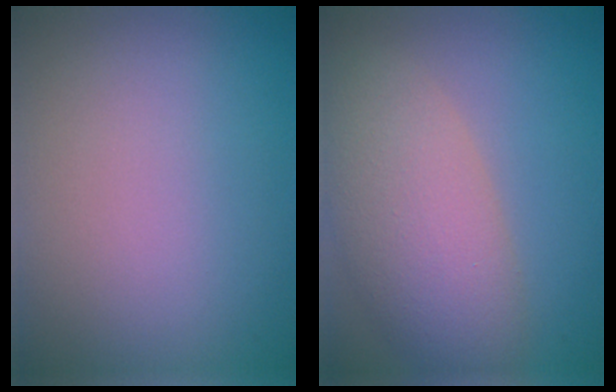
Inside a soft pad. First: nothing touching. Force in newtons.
{"total": 6.9, "press": 6.9, "slide": 0.4}